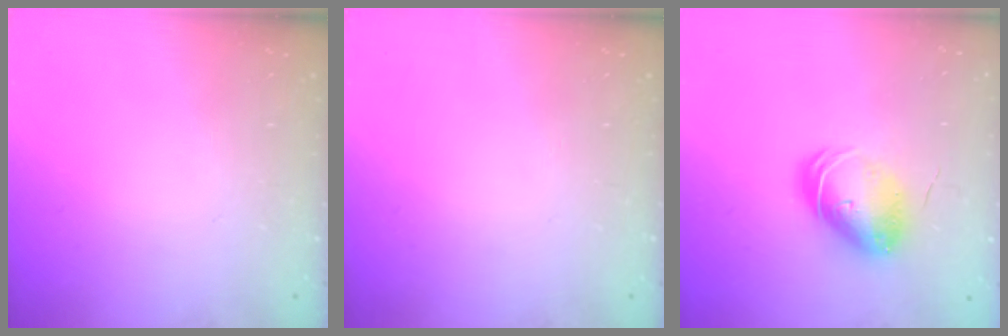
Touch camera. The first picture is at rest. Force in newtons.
{"total": 0.0}
{"total": 9.3, "press": 9.2, "slide": 1.1}